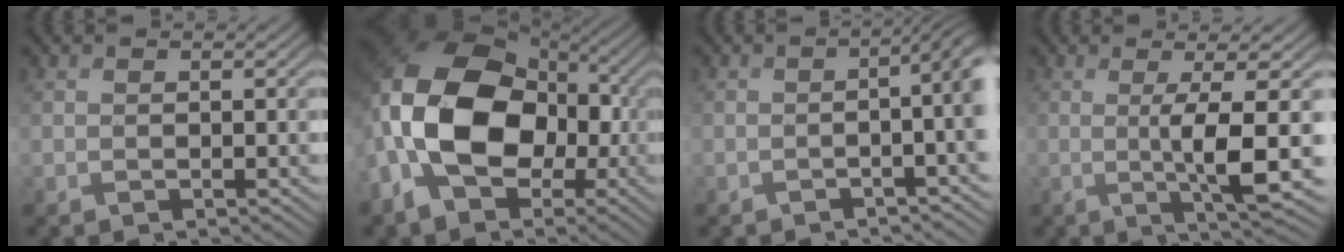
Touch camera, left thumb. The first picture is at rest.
{"total": 17.2, "force": [-3.1, 11.6, 12.4], "torque": [-0.256, -0.011, -0.068]}
{"total": 5.5, "force": [-1.3, 1.2, 5.2], "torque": [-0.061, 0.003, -0.028]}
{"total": 6.7, "force": [-0.1, 0.8, 6.6], "torque": [-0.125, 0.006, -0.002]}